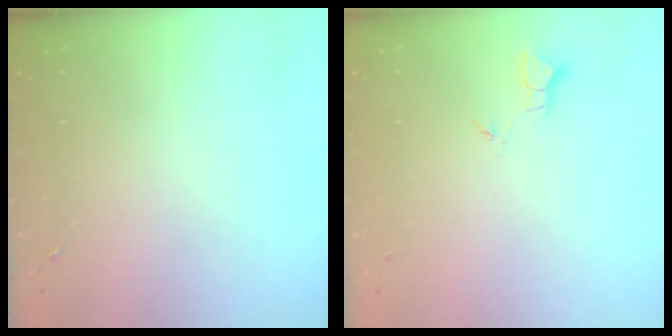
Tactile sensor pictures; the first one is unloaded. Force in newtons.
{"total": 2.3, "press": 2.3, "slide": 0.1}